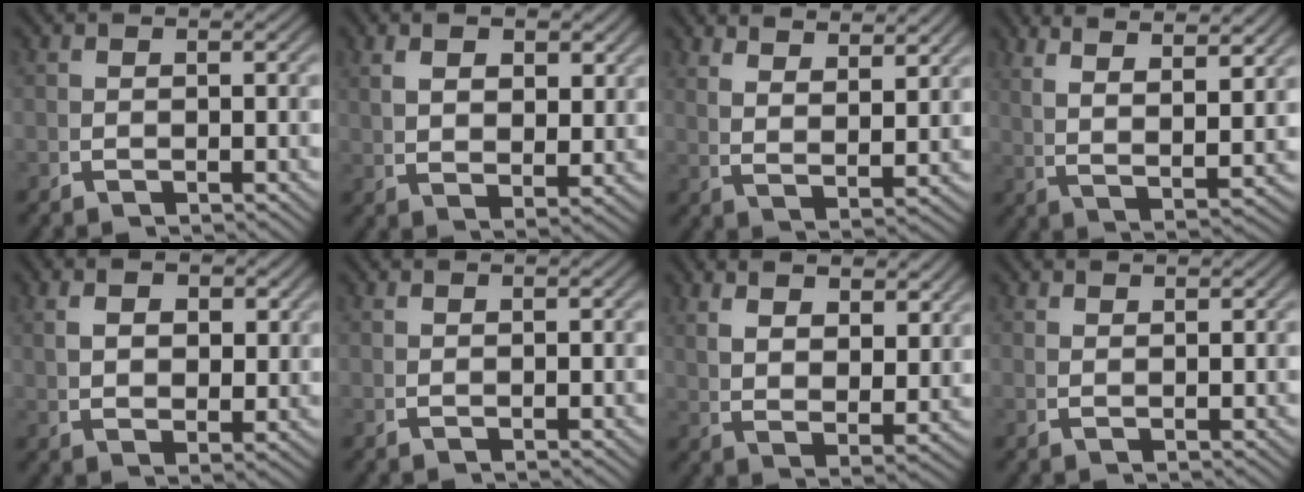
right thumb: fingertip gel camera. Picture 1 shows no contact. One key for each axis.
{"total": 3.1, "fx": 1.8, "fy": 1.1, "fz": 2.3, "tx": -0.031, "ty": -0.004, "tz": 0.044}
{"total": 4.4, "fx": 3.5, "fy": 0.6, "fz": 2.5, "tx": -0.037, "ty": 0.002, "tz": 0.069}
{"total": 8.0, "fx": 4.0, "fy": 3.2, "fz": 6.1, "tx": -0.109, "ty": 0.008, "tz": 0.066}
{"total": 3.1, "fx": 1.7, "fy": 1.4, "fz": 2.2, "tx": -0.033, "ty": -0.006, "tz": 0.043}
{"total": 0.8, "fx": 0.8, "fy": -0.4, "fz": 0.1, "tx": 0.001, "ty": 0.003, "tz": 0.017}
{"total": 5.3, "fx": 3.0, "fy": 2.1, "fz": 3.8, "tx": -0.054, "ty": -0.006, "tz": 0.060}
{"total": 1.5, "fx": 1.4, "fy": -0.4, "fz": 0.3, "tx": 0.002, "ty": 0.005, "tz": 0.028}